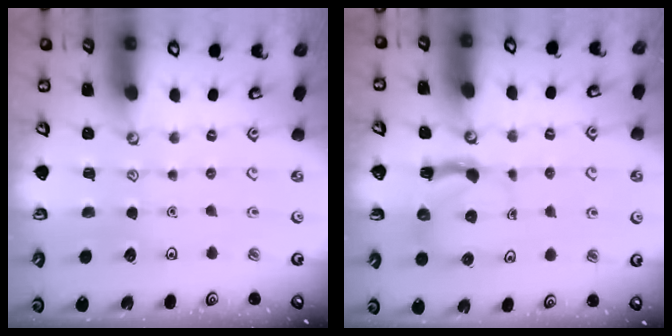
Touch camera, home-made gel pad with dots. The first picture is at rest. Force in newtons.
{"total": 4.6, "press": 4.6, "slide": 0.8}